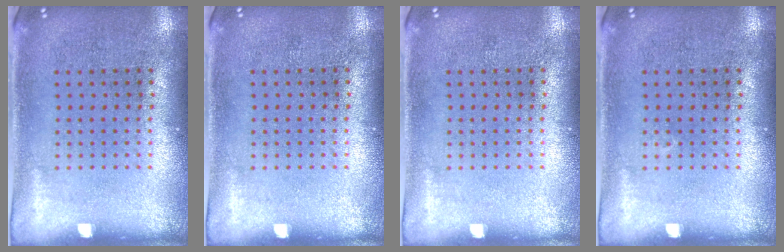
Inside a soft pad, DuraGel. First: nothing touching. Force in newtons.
{"total": 0.0}
{"total": 0.0}
{"total": 0.0}